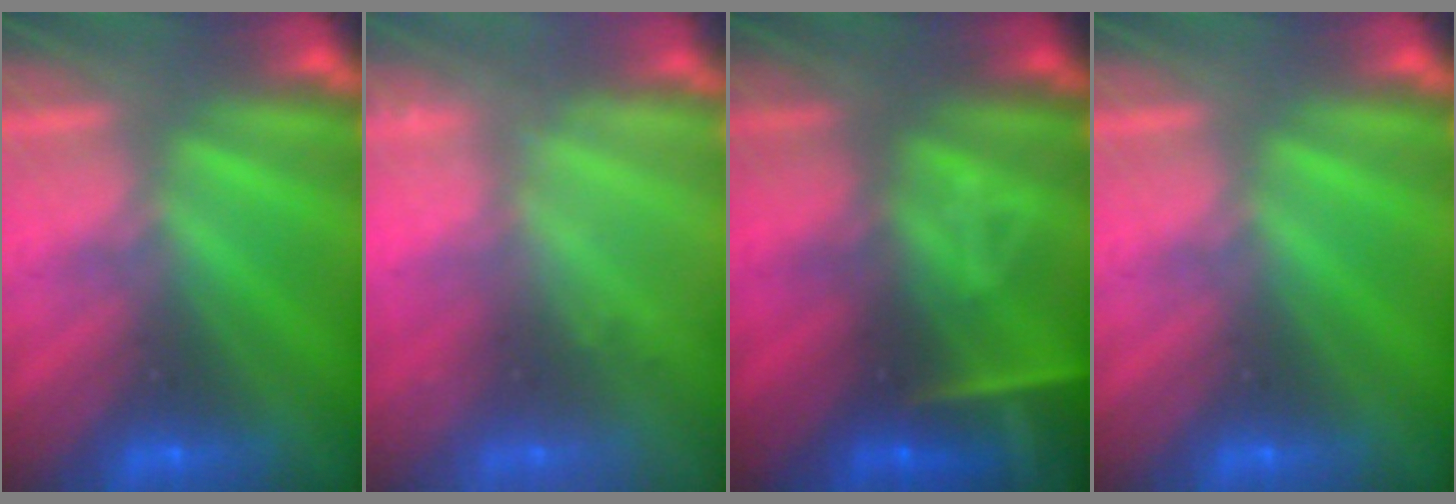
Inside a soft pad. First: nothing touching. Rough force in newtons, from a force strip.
{"total": 2.3}
{"total": 9.1}
{"total": 0.0}